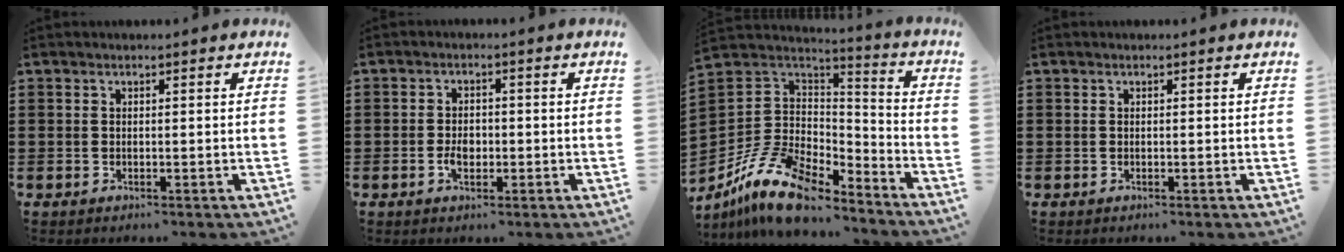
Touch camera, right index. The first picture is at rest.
{"total": 2.6, "force": [-0.7, 1.6, 1.9], "torque": [-0.035, 0.003, -0.013]}
{"total": 13.7, "force": [-9.5, 6.5, 7.4], "torque": [-0.184, 0.028, -0.182]}
{"total": 0.0}